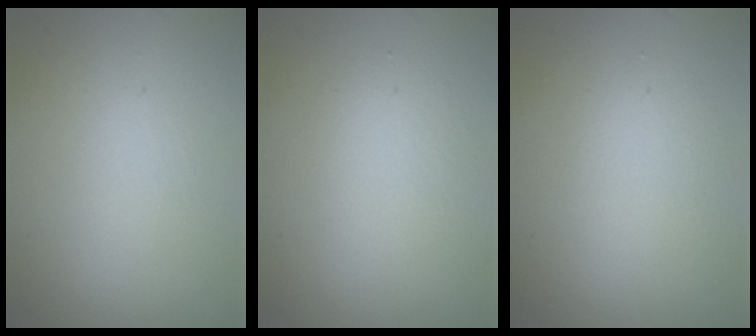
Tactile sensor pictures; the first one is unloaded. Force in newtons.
{"total": 2.2, "press": 2.2, "slide": 0.3}
{"total": 2.1, "press": 2.1, "slide": 0.0}